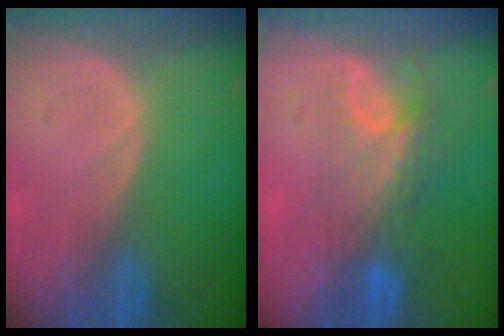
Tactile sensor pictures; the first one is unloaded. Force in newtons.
{"total": 7.4, "press": 6.4, "slide": 3.7}